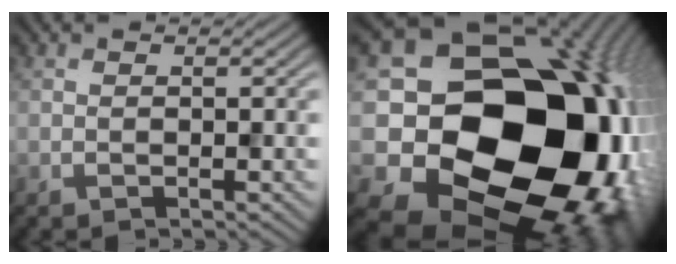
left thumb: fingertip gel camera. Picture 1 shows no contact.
{"total": 24.1, "force": [-3.3, 19.8, 13.4], "torque": [-0.257, -0.041, -0.069]}